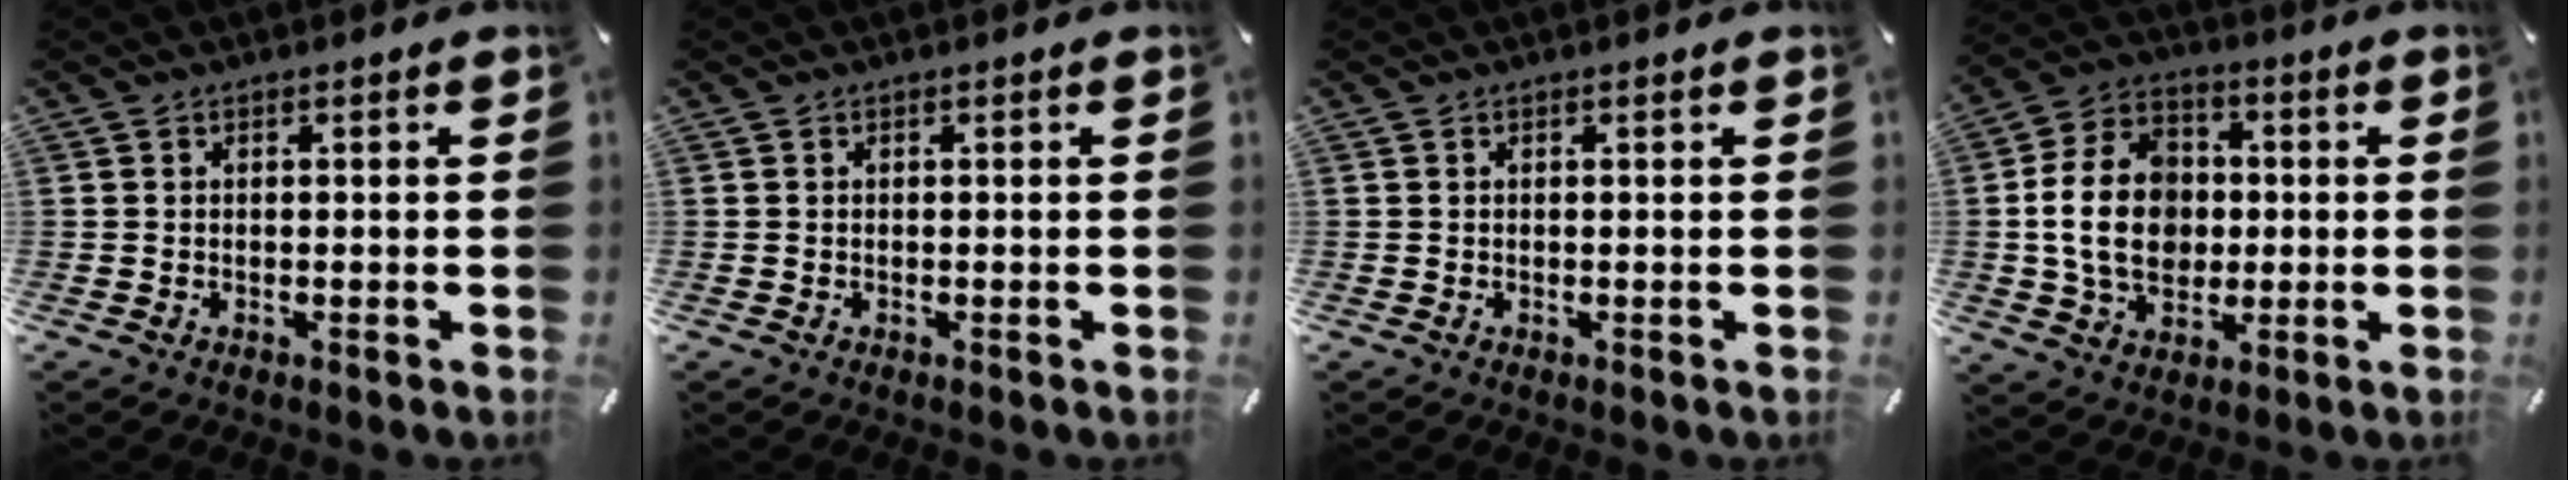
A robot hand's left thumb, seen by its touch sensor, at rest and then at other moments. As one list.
[{"total": 0.0}, {"total": 0.0}, {"total": 14.9, "force": [-0.3, 11.6, 9.4], "torque": [-0.209, 0.017, -0.005]}]